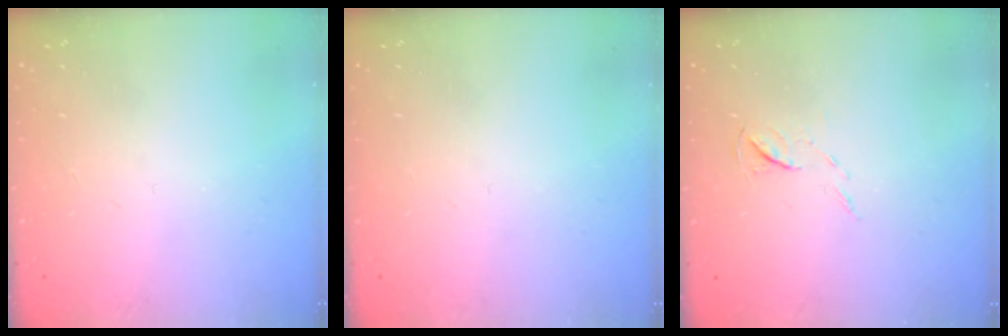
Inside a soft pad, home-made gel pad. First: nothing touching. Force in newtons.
{"total": 0.0}
{"total": 5.2, "press": 5.1, "slide": 0.8}